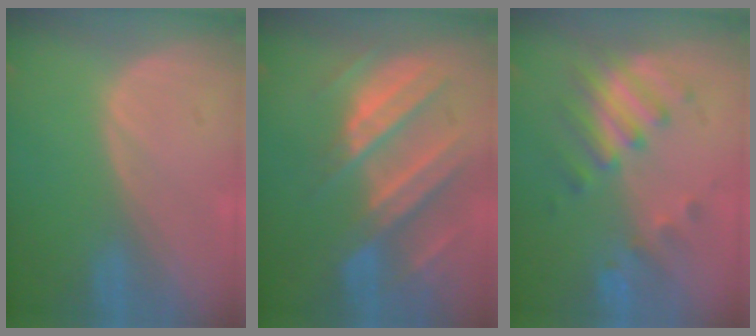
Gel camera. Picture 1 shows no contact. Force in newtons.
{"total": 10.3, "press": 9.2, "slide": 4.7}
{"total": 7.2, "press": 6.8, "slide": 2.3}